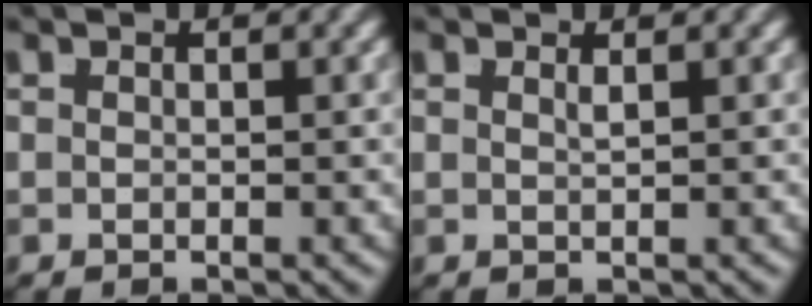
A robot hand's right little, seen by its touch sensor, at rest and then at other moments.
{"total": 1.0, "force": [0.3, -0.9, 0.4], "torque": [-0.002, -0.006, 0.010]}